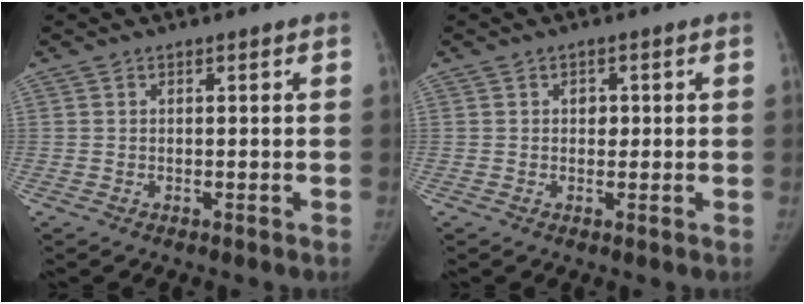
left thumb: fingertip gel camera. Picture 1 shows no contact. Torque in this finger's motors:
{"motor_torque": [0.25, 0.61, -0.20, 0.04, 0.14]}